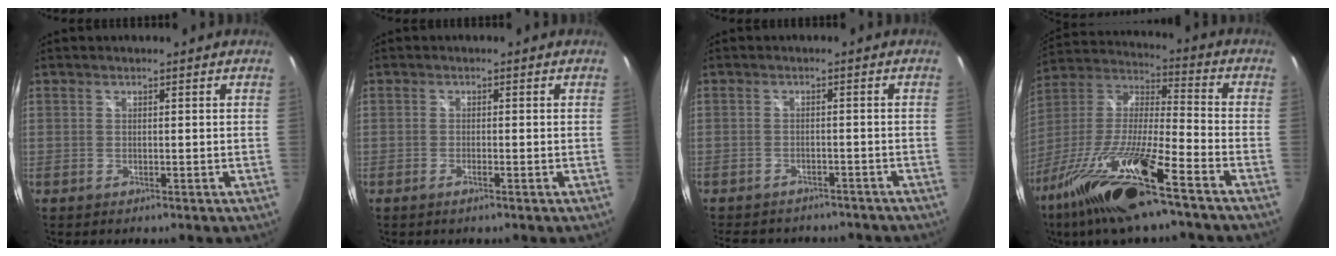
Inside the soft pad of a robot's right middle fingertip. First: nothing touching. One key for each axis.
{"total": 1.0, "fx": -0.8, "fy": 0.0, "fz": 0.7, "tx": -0.013, "ty": -0.001, "tz": -0.015}
{"total": 10.6, "fx": -8.9, "fy": 4.4, "fz": 3.7, "tx": -0.084, "ty": -0.008, "tz": -0.118}
{"total": 21.6, "fx": -14.4, "fy": 2.2, "fz": 16.0, "tx": -0.304, "ty": -0.035, "tz": -0.269}